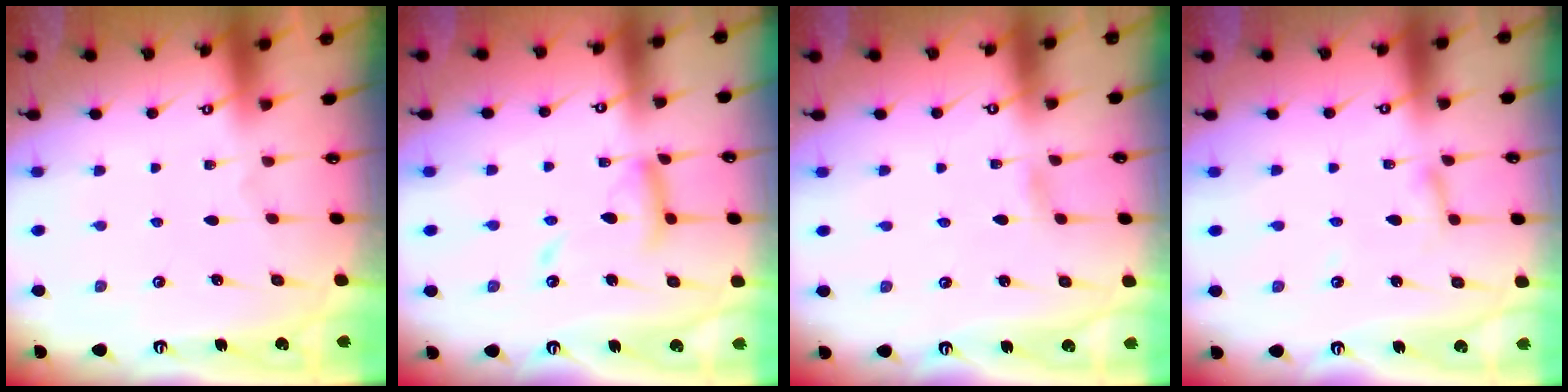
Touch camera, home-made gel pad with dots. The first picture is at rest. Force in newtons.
{"total": 12.9, "press": 12.9, "slide": 1.1}
{"total": 1.0, "press": 1.0, "slide": 0.1}
{"total": 2.4, "press": 2.4, "slide": 0.1}